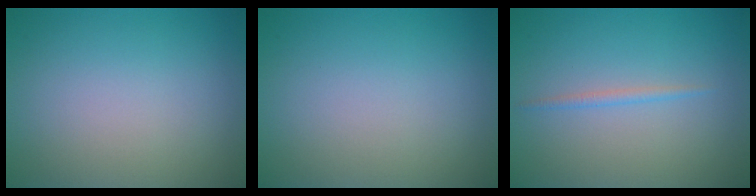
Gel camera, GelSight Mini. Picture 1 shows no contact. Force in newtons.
{"total": 0.0}
{"total": 0.9, "press": 0.9, "slide": 0.1}